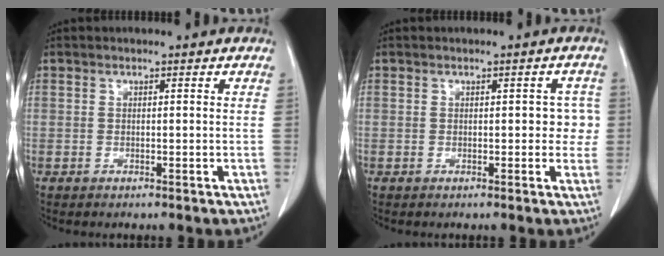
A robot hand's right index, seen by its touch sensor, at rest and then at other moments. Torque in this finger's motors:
{"motor_torque": [0.28, -0.14, 0.10, 0.03]}